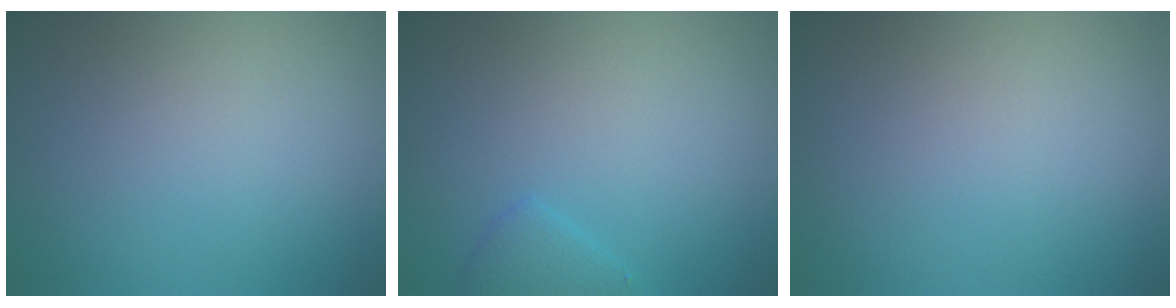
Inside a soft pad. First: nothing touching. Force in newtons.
{"total": 1.5, "press": 1.5, "slide": 0.1}
{"total": 0.0}